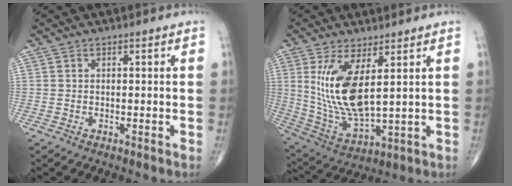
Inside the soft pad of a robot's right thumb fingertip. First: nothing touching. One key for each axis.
{"total": 13.4, "fx": 3.5, "fy": 5.0, "fz": 12.0, "tx": -0.242, "ty": -0.033, "tz": 0.087}